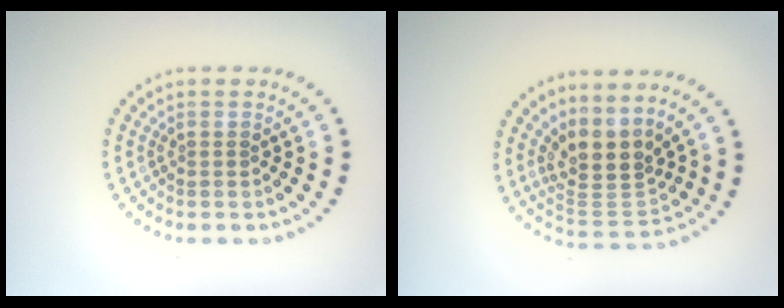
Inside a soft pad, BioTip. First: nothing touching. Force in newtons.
{"total": 4.2, "press": 3.3, "slide": 2.5}